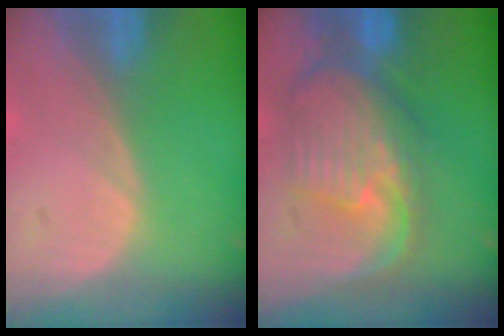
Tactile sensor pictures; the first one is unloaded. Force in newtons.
{"total": 10.7, "press": 9.5, "slide": 5.0}